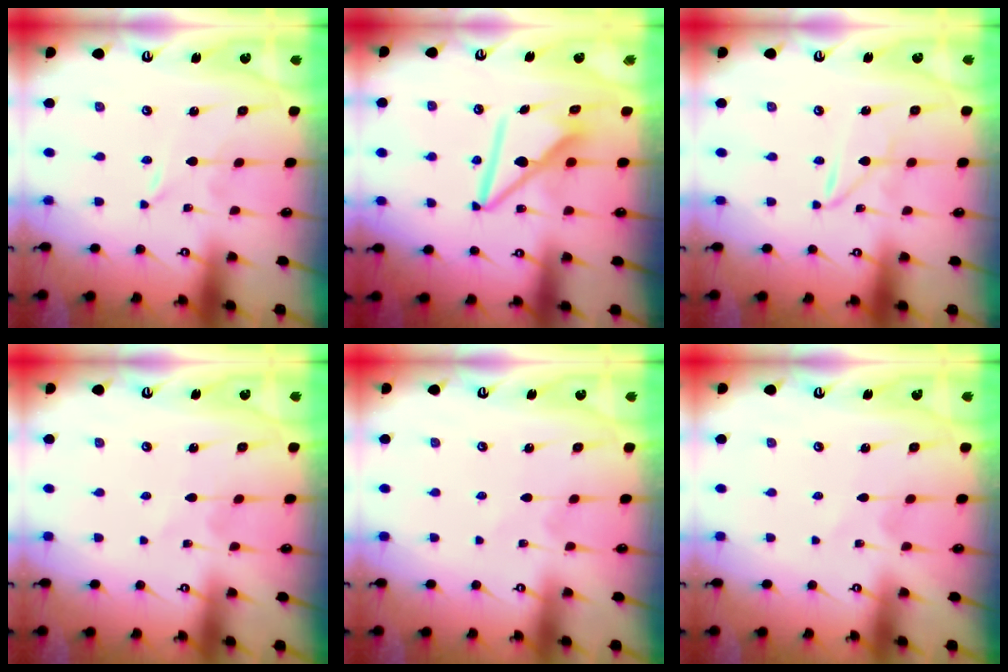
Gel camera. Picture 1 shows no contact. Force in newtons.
{"total": 10.3, "press": 10.2, "slide": 1.1}
{"total": 1.6, "press": 1.6, "slide": 0.3}
{"total": 2.6, "press": 2.6, "slide": 0.3}
{"total": 2.1, "press": 2.1, "slide": 0.3}
{"total": 1.6, "press": 1.6, "slide": 0.2}